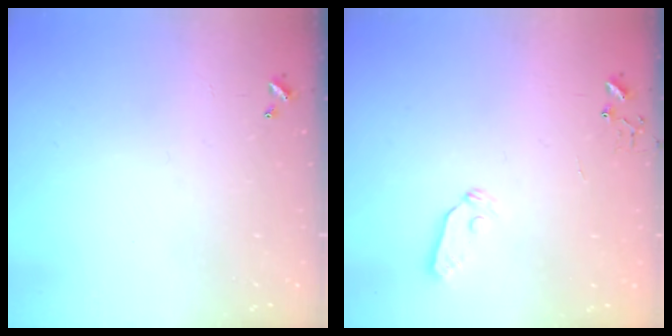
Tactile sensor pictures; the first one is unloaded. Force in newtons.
{"total": 3.9, "press": 3.9, "slide": 0.6}